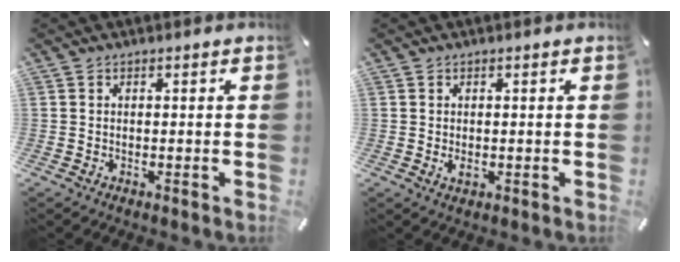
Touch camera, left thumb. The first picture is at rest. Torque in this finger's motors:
{"motor_torque": [0.38, 0.45, 0.00, -0.21, 0.00]}